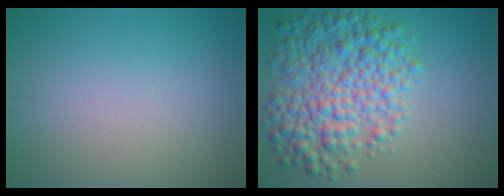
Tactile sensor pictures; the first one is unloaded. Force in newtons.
{"total": 7.7, "press": 7.7, "slide": 0.1}